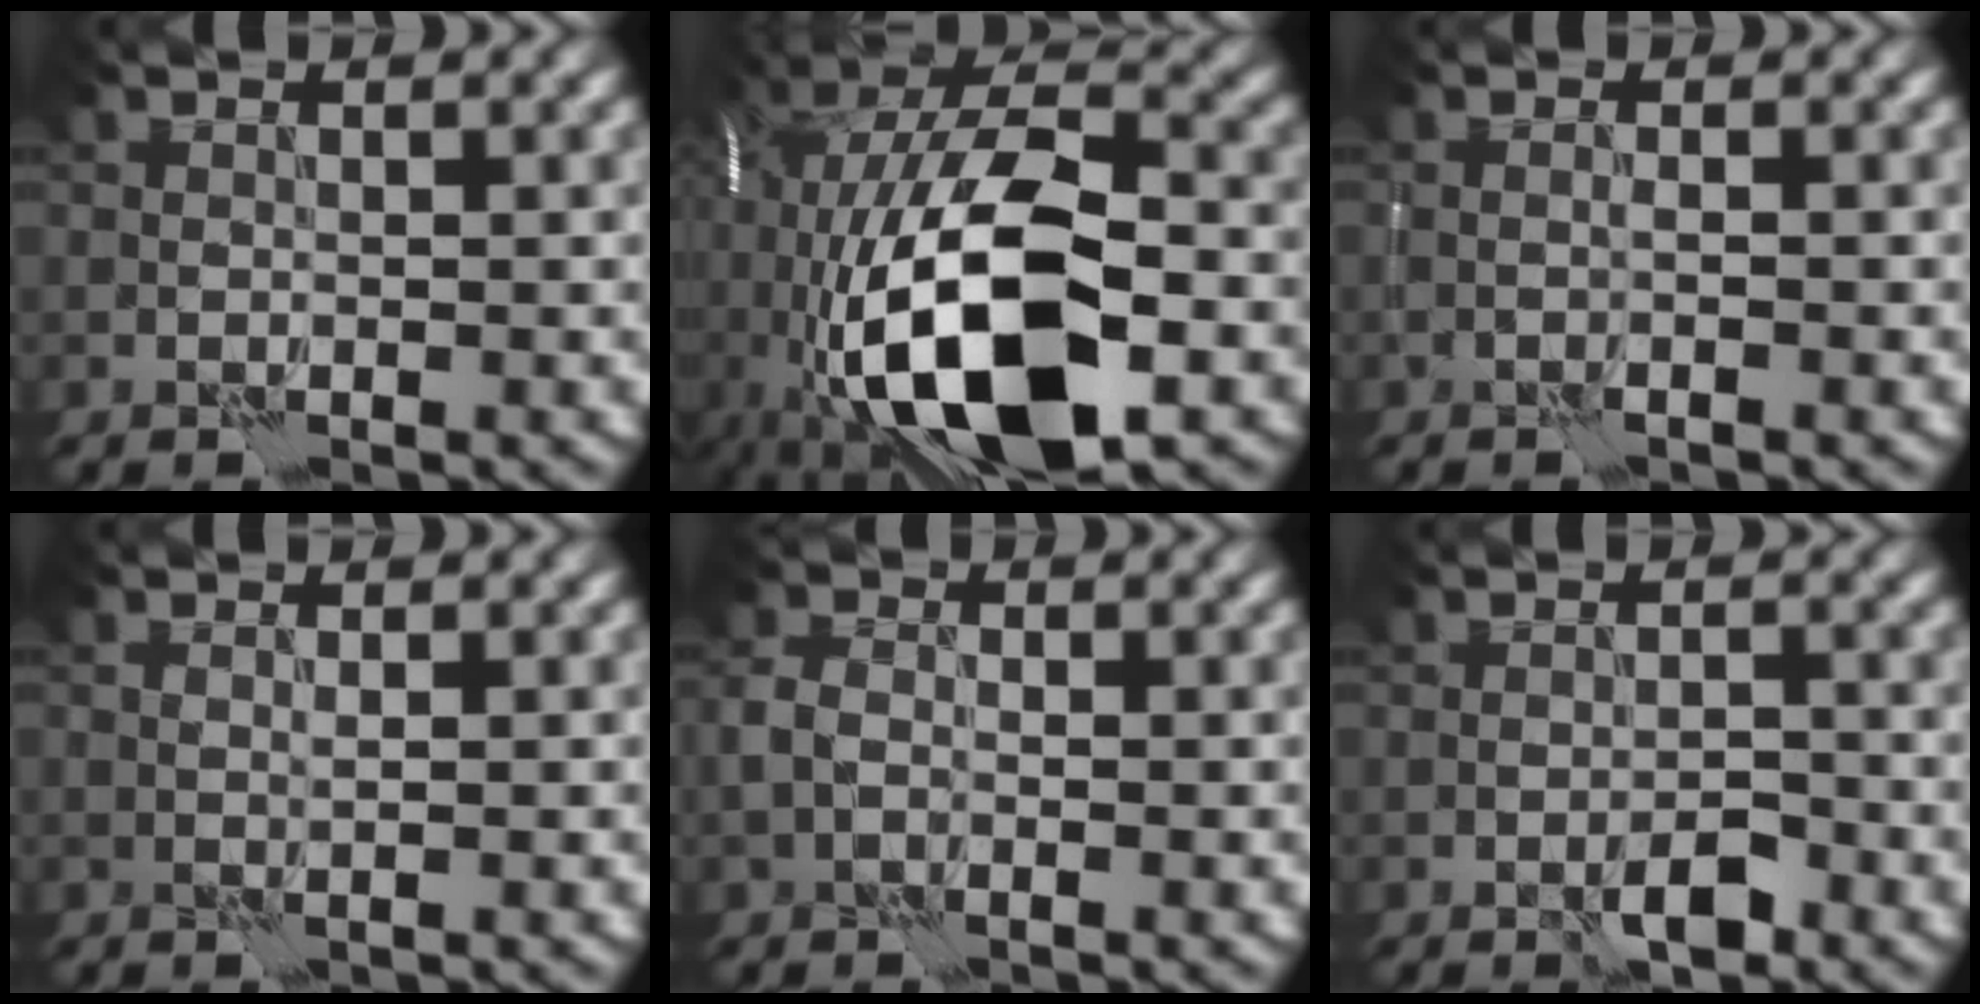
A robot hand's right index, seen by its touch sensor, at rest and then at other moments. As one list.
[{"total": 18.1, "force": [-4.4, 7.6, 15.8], "torque": [-0.303, -0.003, -0.070]}, {"total": 0.6, "force": [-0.2, -0.5, 0.3], "torque": [-0.006, 0.003, -0.004]}, {"total": 1.1, "force": [0.6, -0.8, -0.3], "torque": [0.002, -0.001, 0.014]}, {"total": 0.5, "force": [-0.1, 0.4, 0.4], "torque": [-0.011, 0.004, -0.006]}, {"total": 2.1, "force": [-1.5, 0.7, 1.4], "torque": [-0.019, 0.005, -0.022]}]